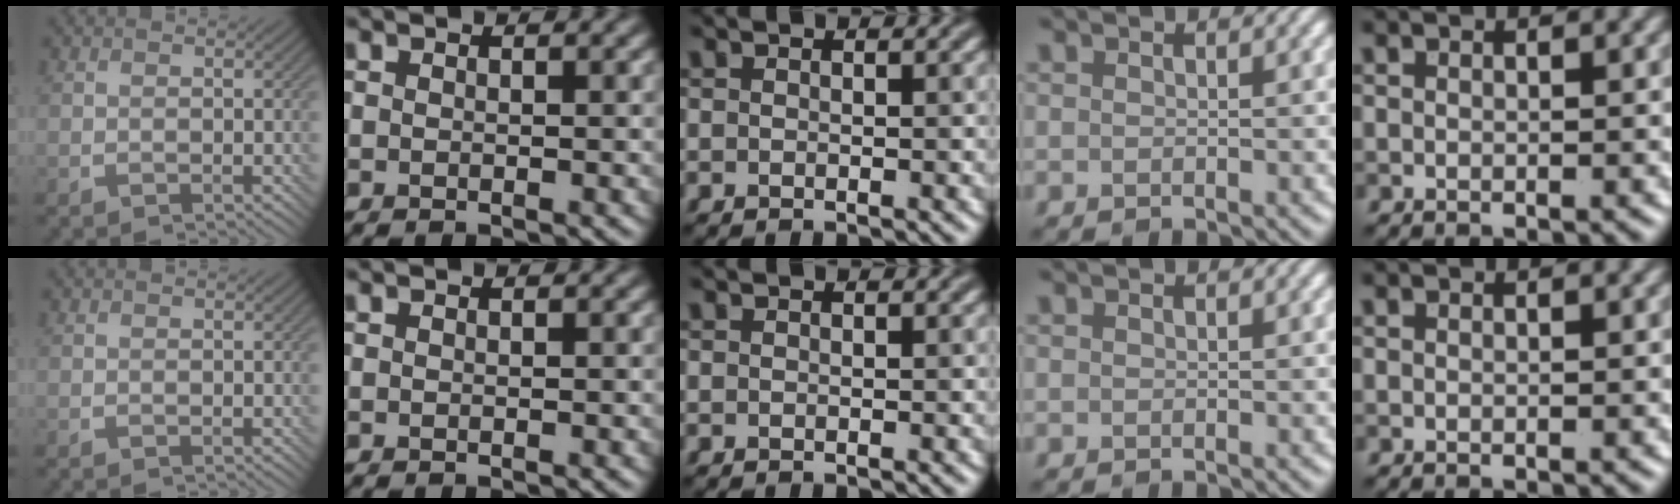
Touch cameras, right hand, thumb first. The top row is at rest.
{}